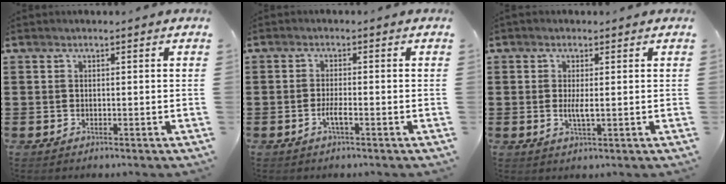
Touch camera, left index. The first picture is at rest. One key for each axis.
{"total": 2.3, "fx": -1.0, "fy": 0.3, "fz": 2.0, "tx": -0.043, "ty": -0.002, "tz": -0.019}
{"total": 2.7, "fx": 0.1, "fy": 0.5, "fz": 2.6, "tx": -0.048, "ty": -0.004, "tz": 0.002}